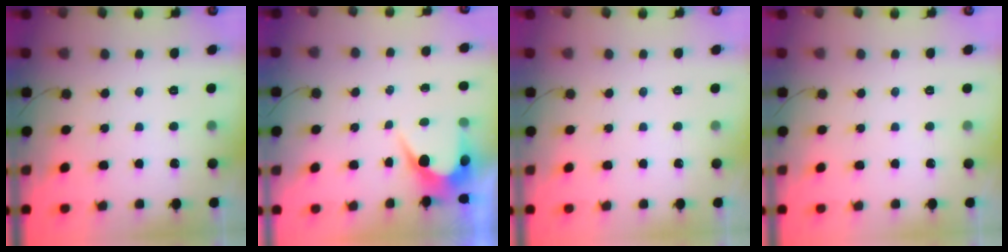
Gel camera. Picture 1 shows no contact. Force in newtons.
{"total": 4.0, "press": 4.0, "slide": 0.2}
{"total": 0.0}
{"total": 0.0}